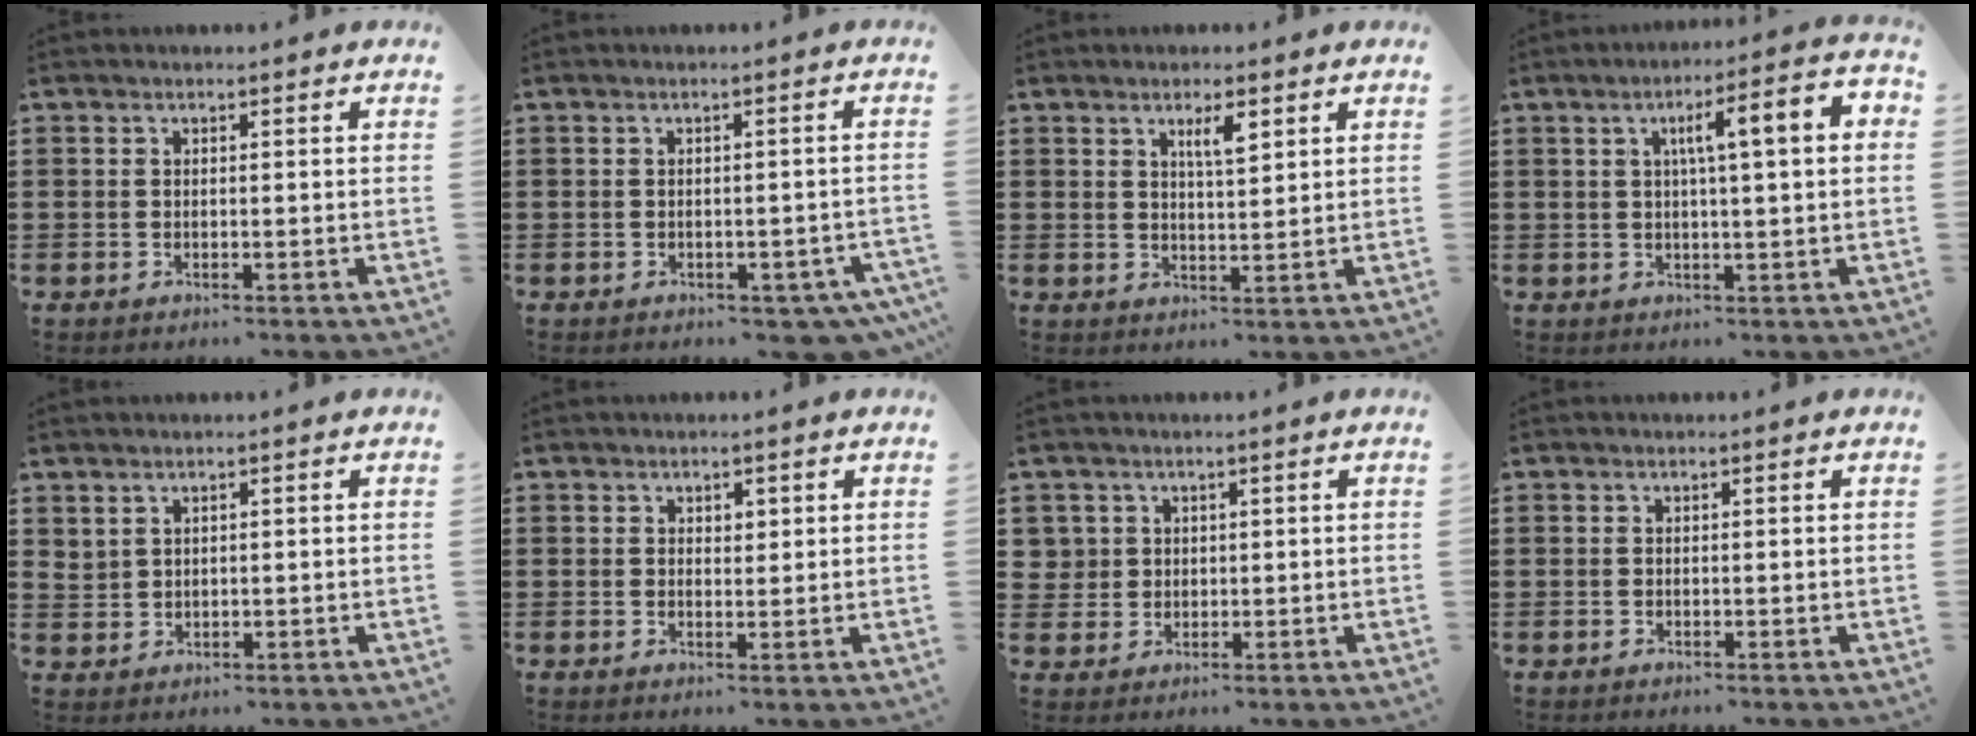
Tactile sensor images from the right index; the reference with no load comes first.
{"total": 2.6, "force": [-2.1, 0.9, 1.2], "torque": [-0.021, 0.004, -0.042]}
{"total": 3.1, "force": [1.9, 0.7, 2.4], "torque": [-0.043, 0.001, 0.029]}
{"total": 6.3, "force": [0.9, 1.0, 6.2], "torque": [-0.111, -0.001, 0.005]}
{"total": 1.7, "force": [1.4, 0.9, 0.5], "torque": [-0.014, 0.004, 0.027]}
{"total": 1.2, "force": [0.8, 0.8, 0.4], "torque": [-0.002, 0.000, 0.014]}
{"total": 2.8, "force": [0.8, 2.6, 0.1], "torque": [-0.015, 0.012, 0.015]}
{"total": 0.0}